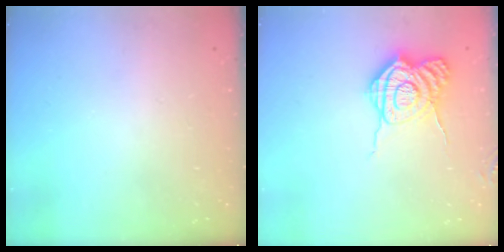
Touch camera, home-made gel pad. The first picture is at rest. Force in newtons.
{"total": 11.0, "press": 11.0, "slide": 1.0}